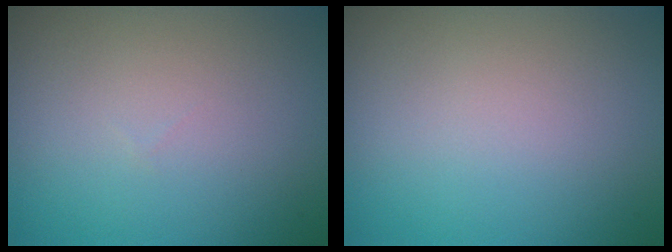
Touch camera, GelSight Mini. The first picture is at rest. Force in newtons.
{"total": 0.0}